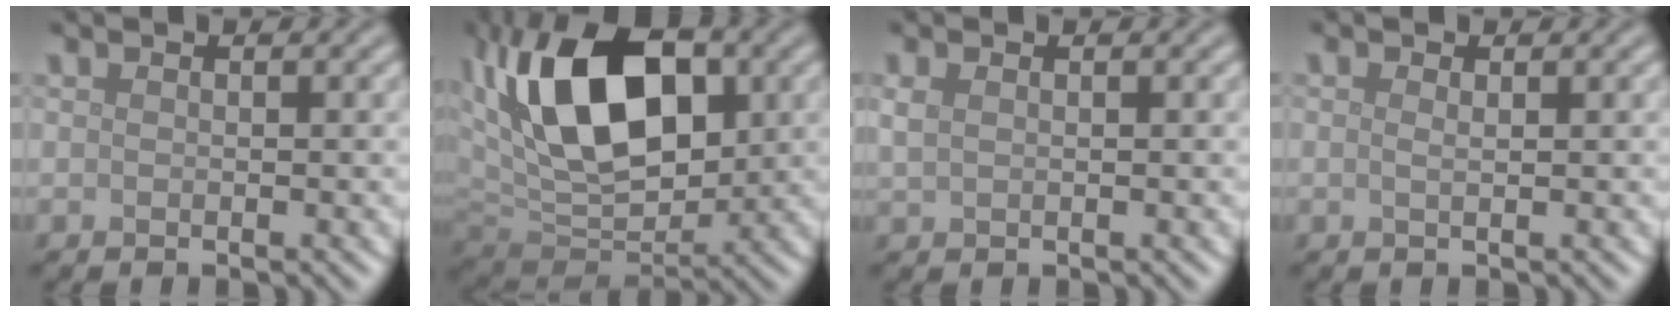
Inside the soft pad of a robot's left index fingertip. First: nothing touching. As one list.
[{"total": 13.5, "force": [3.4, 7.6, 10.6], "torque": [-0.175, 0.011, 0.055]}, {"total": 1.1, "force": [0.5, 0.6, 0.8], "torque": [-0.023, 0.001, 0.012]}, {"total": 0.8, "force": [0.3, 0.4, 0.6], "torque": [-0.011, -0.005, 0.004]}]